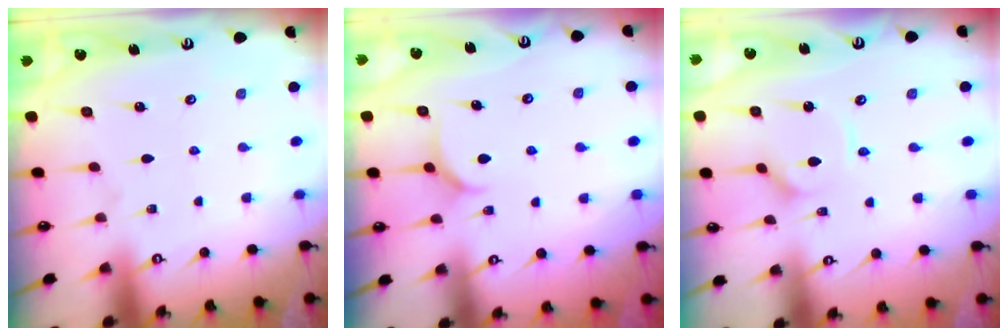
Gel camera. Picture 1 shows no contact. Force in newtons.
{"total": 5.1, "press": 5.0, "slide": 0.7}
{"total": 4.0, "press": 4.0, "slide": 0.5}